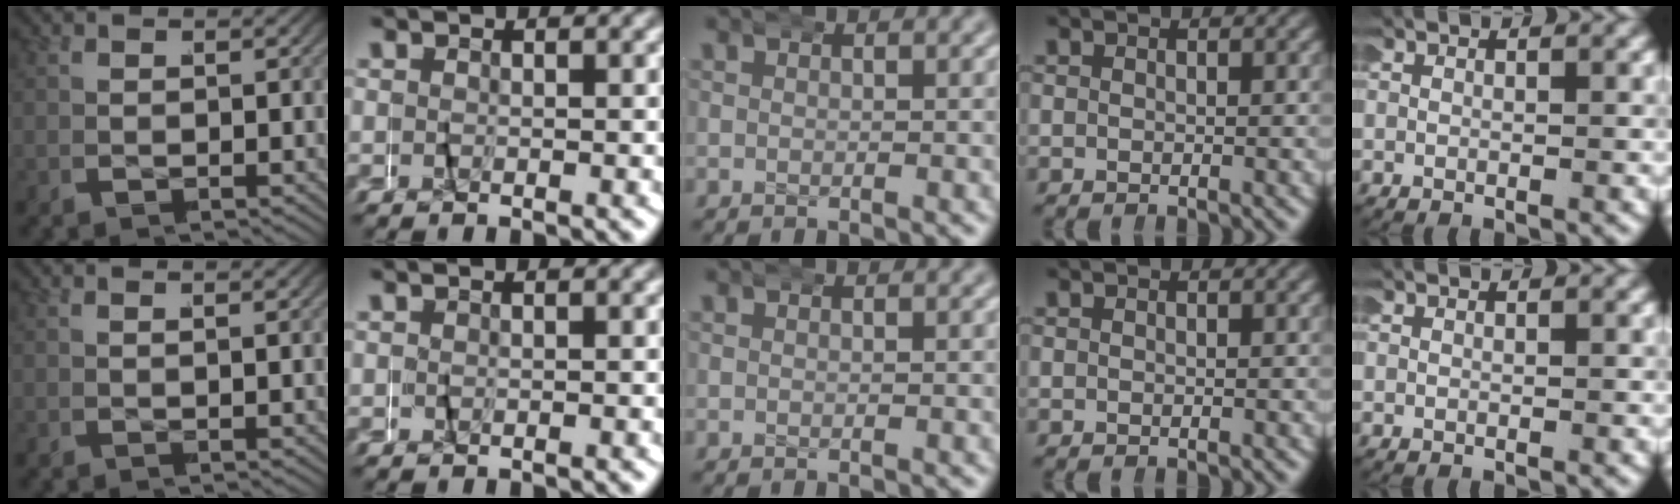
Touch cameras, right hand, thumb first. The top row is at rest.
{"thumb": {"total": 0.8, "force": [0.4, -0.7, 0.0], "torque": [0.000, 0.007, 0.007]}, "index": {"total": 0.6, "force": [0.1, -0.5, -0.4], "torque": [0.008, 0.005, -0.001]}}